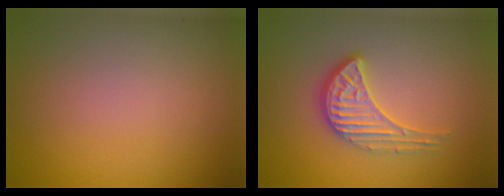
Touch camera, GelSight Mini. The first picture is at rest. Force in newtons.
{"total": 3.2, "press": 2.9, "slide": 1.2}